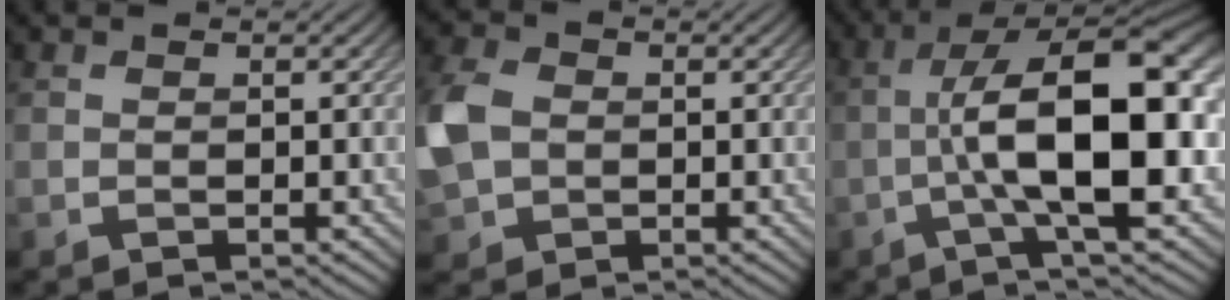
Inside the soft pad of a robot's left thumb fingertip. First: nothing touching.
{"total": 6.9, "force": [0.0, 5.4, 4.3], "torque": [-0.130, -0.001, -0.007]}
{"total": 13.6, "force": [-1.3, 4.0, 13.0], "torque": [-0.211, 0.016, -0.025]}